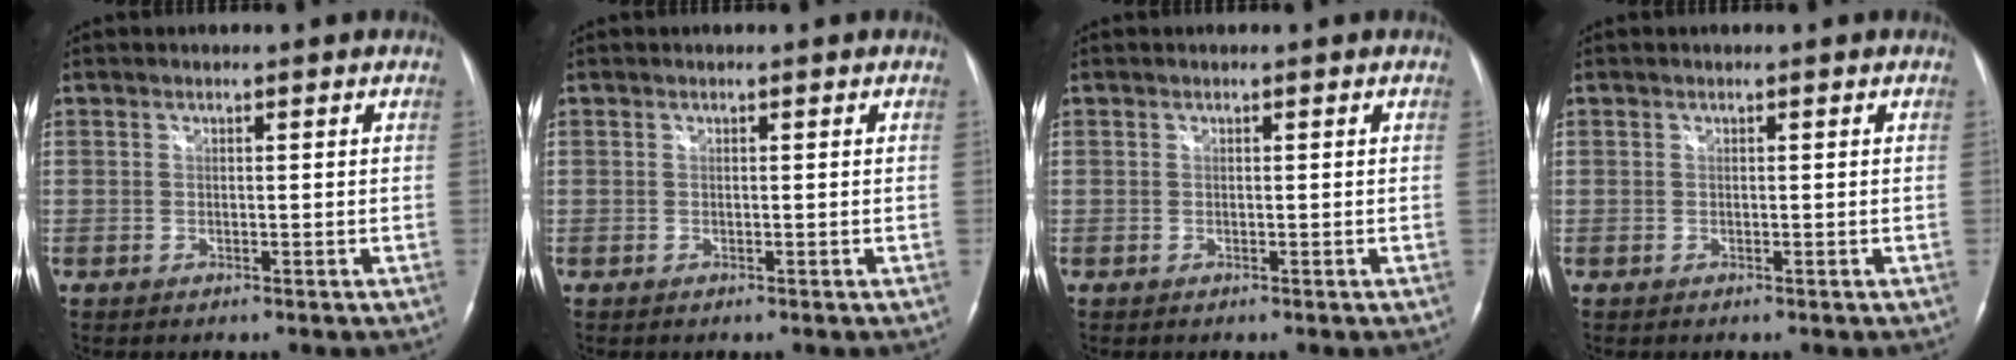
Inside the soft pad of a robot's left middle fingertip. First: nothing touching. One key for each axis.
{"total": 0.0}
{"total": 0.0}
{"total": 0.0}